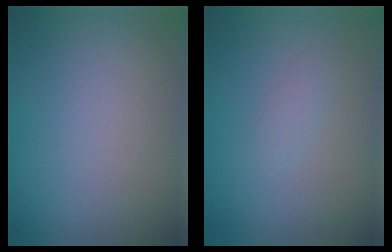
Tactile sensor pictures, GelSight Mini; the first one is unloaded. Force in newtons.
{"total": 1.0, "press": 1.0, "slide": 0.0}